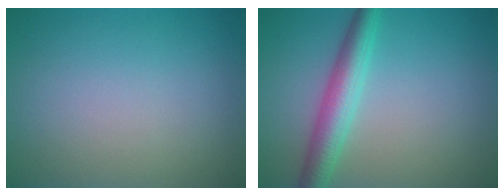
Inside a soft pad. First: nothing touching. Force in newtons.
{"total": 4.3, "press": 4.3, "slide": 0.0}